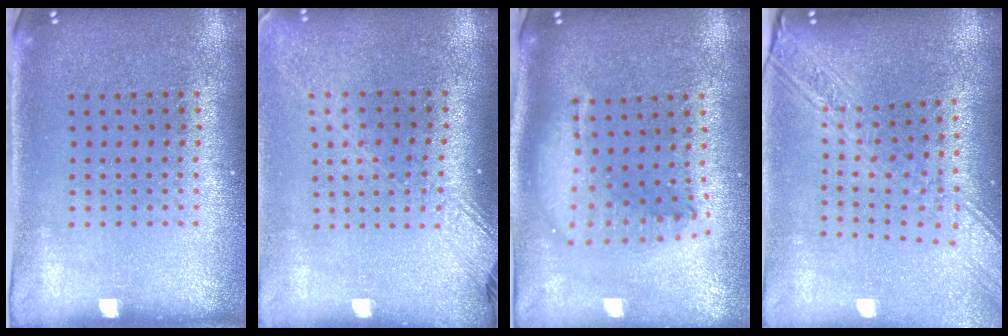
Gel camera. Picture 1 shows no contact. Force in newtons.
{"total": 1.8, "press": 1.4, "slide": 1.0}
{"total": 2.1, "press": 1.6, "slide": 1.3}
{"total": 2.7, "press": 2.1, "slide": 1.7}